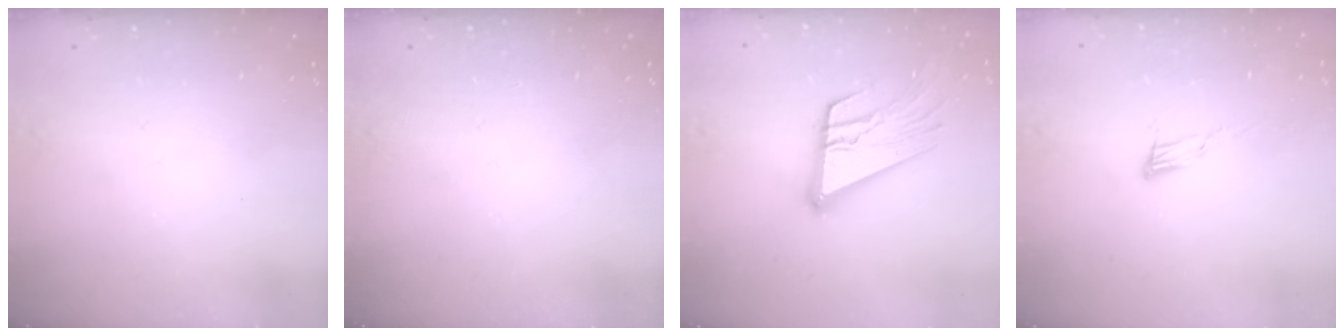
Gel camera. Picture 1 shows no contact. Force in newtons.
{"total": 0.0}
{"total": 16.3, "press": 16.2, "slide": 1.6}
{"total": 6.9, "press": 6.7, "slide": 1.3}